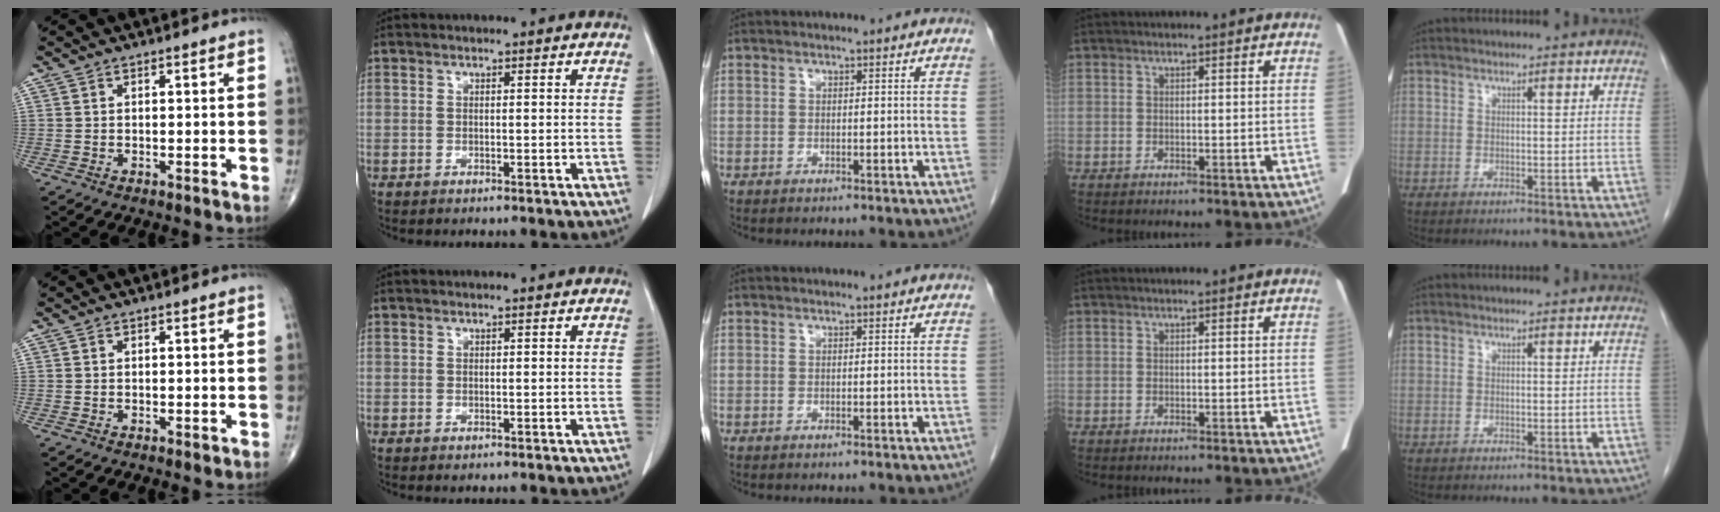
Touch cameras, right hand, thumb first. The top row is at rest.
{"thumb": {"total": 0.5, "force": [-0.2, 0.3, 0.4], "torque": [-0.004, -0.001, -0.003]}}